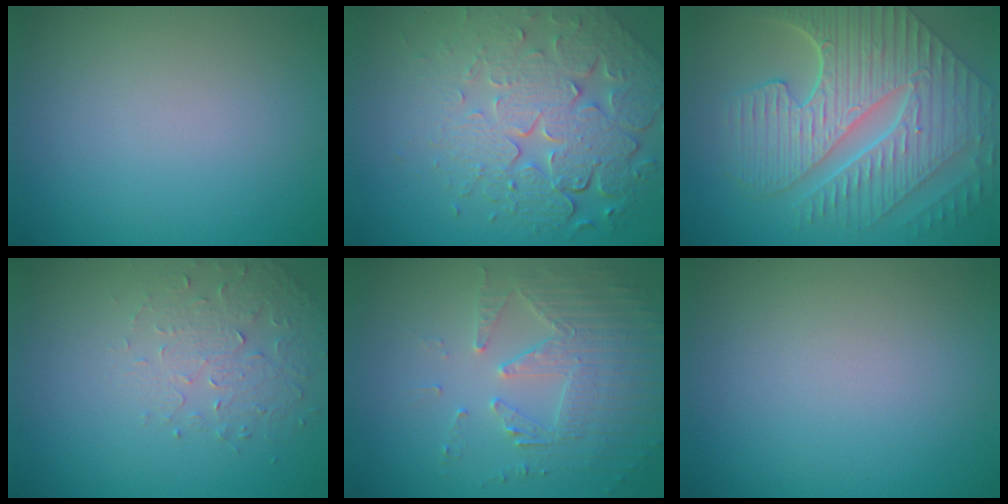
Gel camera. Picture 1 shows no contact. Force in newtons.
{"total": 8.1, "press": 5.8, "slide": 5.7}
{"total": 10.3, "press": 7.2, "slide": 7.3}
{"total": 1.9, "press": 1.5, "slide": 1.1}
{"total": 4.1, "press": 3.6, "slide": 2.1}
{"total": 0.0}